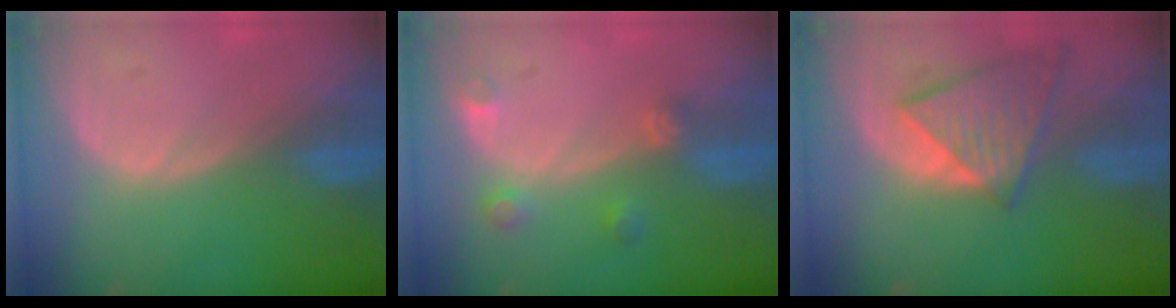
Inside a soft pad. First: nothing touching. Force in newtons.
{"total": 3.0, "press": 2.9, "slide": 0.6}
{"total": 8.0, "press": 7.2, "slide": 3.5}